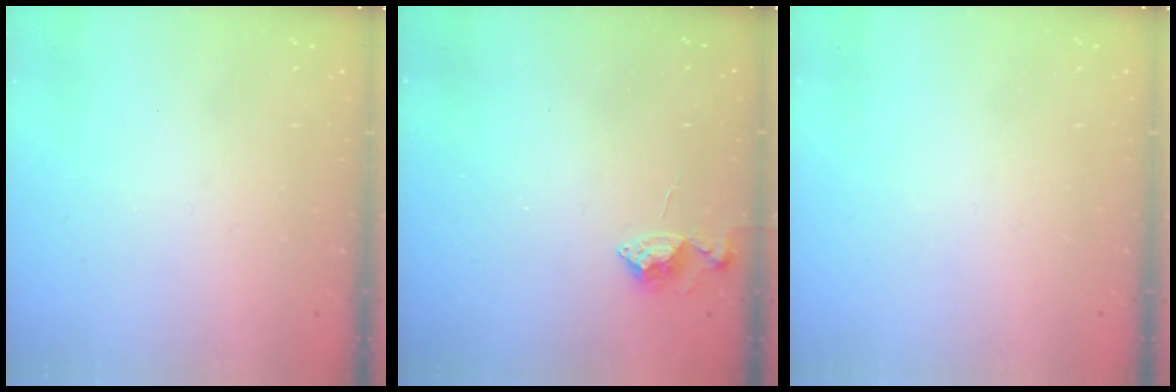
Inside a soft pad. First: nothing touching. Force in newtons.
{"total": 4.7, "press": 4.7, "slide": 0.7}
{"total": 0.0}